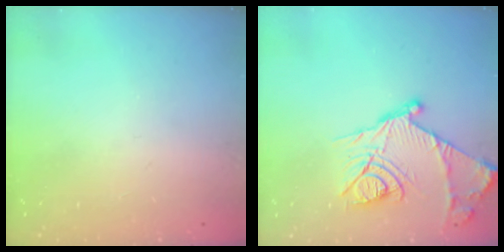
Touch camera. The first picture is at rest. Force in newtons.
{"total": 17.6, "press": 17.6, "slide": 1.2}